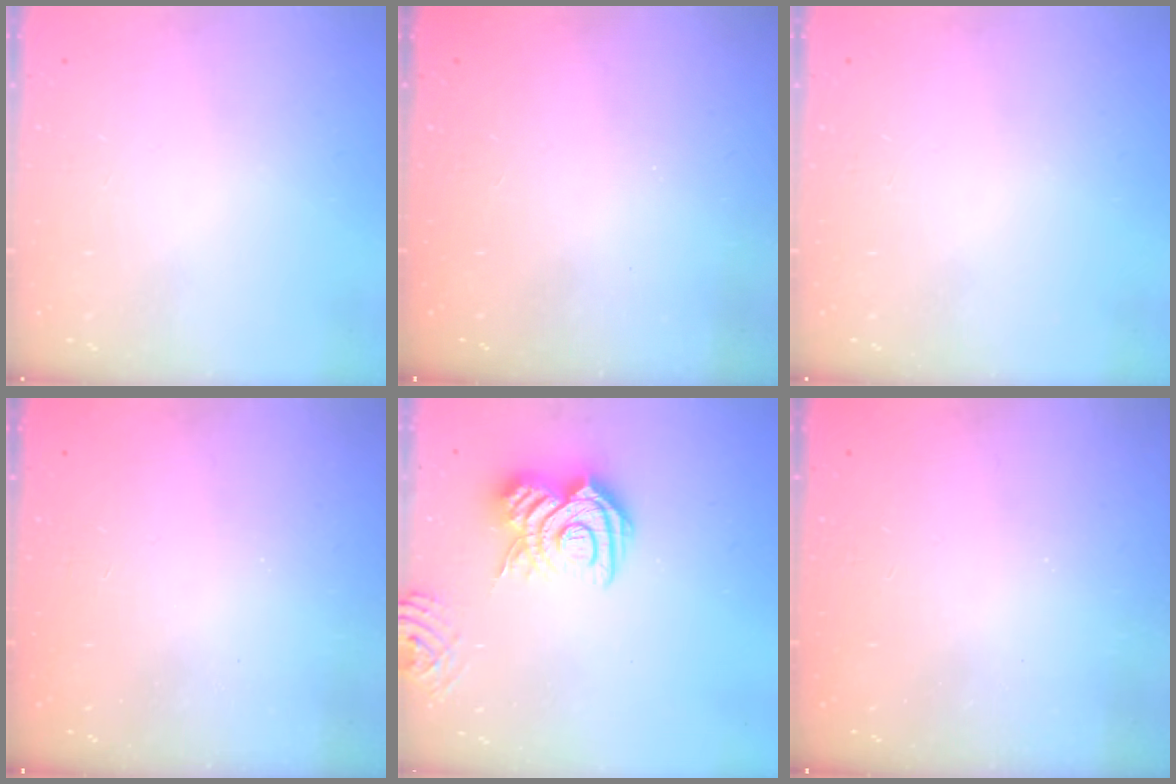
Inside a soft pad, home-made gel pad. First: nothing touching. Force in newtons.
{"total": 2.4, "press": 2.3, "slide": 0.8}
{"total": 0.0}
{"total": 2.2, "press": 2.1, "slide": 0.7}
{"total": 16.0, "press": 15.9, "slide": 1.5}
{"total": 2.4, "press": 2.3, "slide": 0.8}